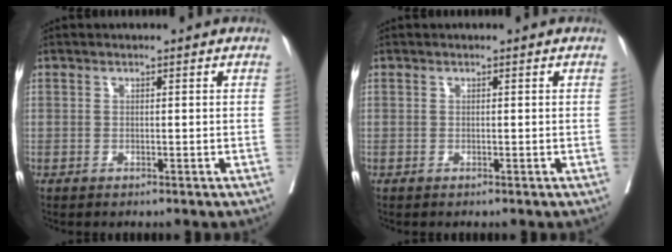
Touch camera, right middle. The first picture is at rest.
{"total": 0.0}